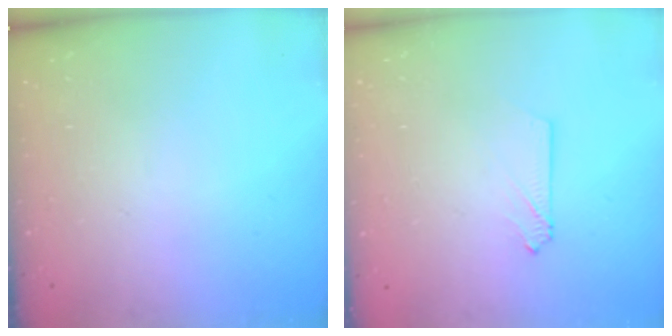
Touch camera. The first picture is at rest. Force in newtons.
{"total": 2.1, "press": 2.1, "slide": 0.2}